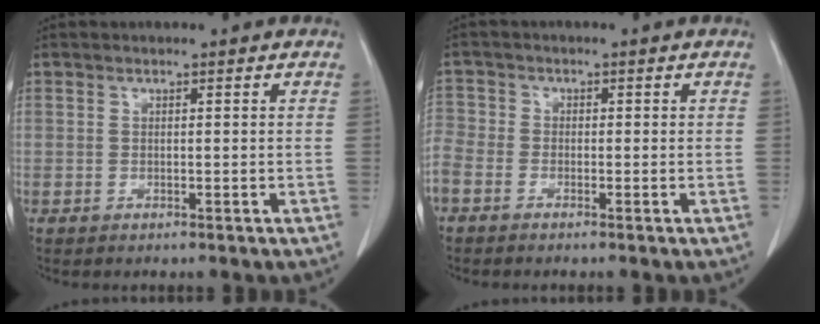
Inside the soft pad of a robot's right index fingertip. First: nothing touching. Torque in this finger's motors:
{"motor_torque": [0.61, -0.66, 0.02, -0.07]}